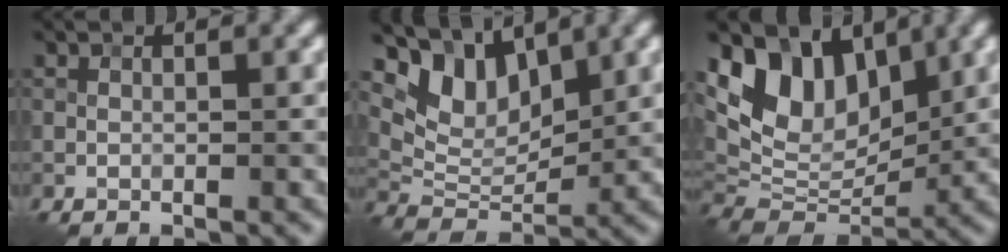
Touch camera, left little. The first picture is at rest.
{"total": 6.6, "force": [4.2, 3.6, 3.6], "torque": [-0.070, -0.004, 0.075]}
{"total": 9.1, "force": [4.3, 5.9, 5.4], "torque": [-0.096, -0.003, 0.071]}